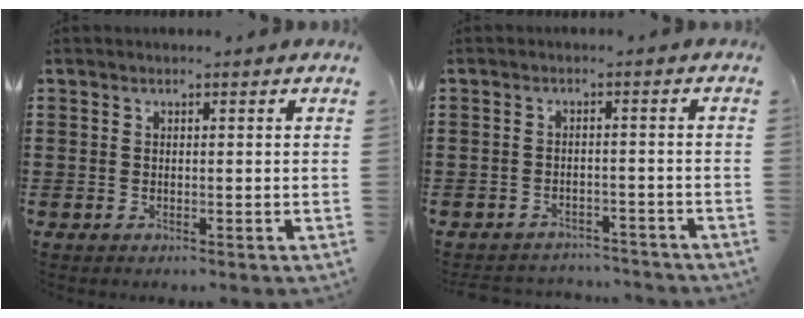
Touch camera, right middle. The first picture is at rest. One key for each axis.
{"total": 2.6, "fx": -2.6, "fy": 0.4, "fz": 0.0, "tx": -0.006, "ty": 0.000, "tz": -0.056}